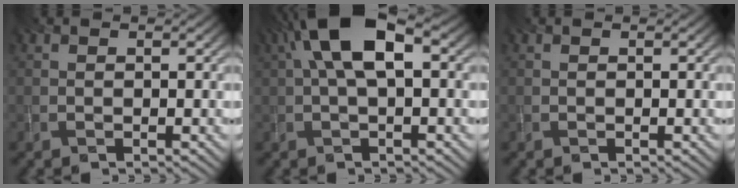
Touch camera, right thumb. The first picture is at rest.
{"total": 9.4, "force": [2.8, 3.8, 8.1], "torque": [-0.169, 0.024, 0.042]}
{"total": 0.0}